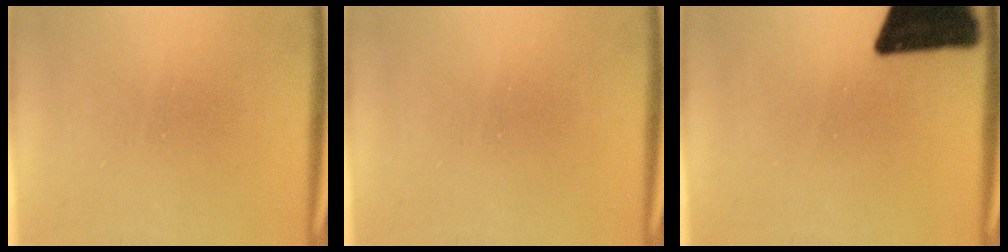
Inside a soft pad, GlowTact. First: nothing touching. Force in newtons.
{"total": 0.0}
{"total": 18.9}